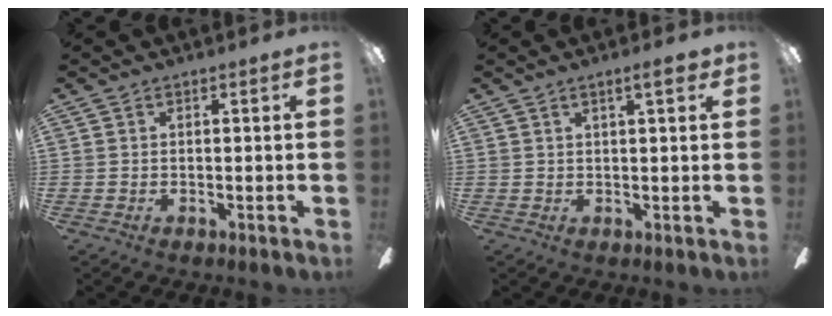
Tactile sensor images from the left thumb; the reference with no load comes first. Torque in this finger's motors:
{"motor_torque": [-0.45, -0.10, -0.24, 0.14, 0.05]}